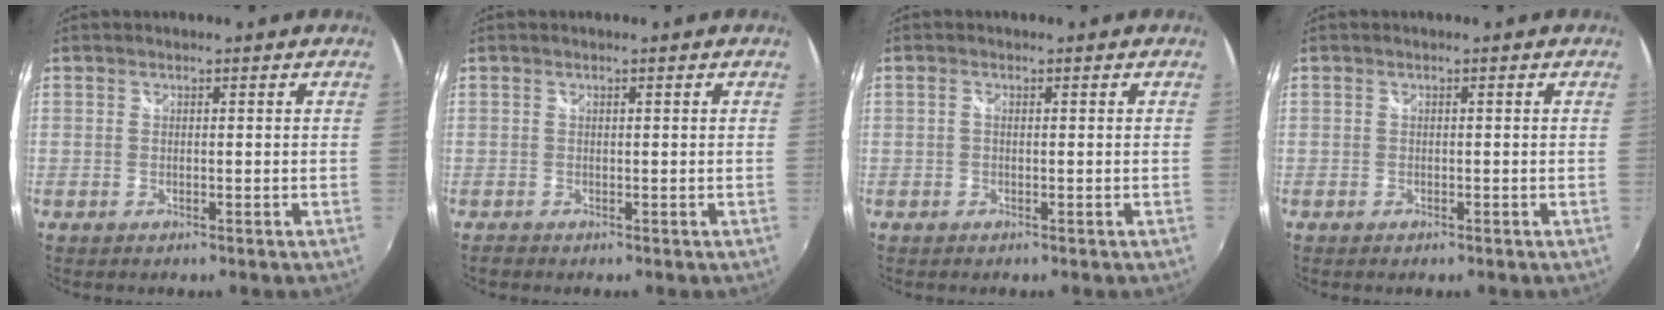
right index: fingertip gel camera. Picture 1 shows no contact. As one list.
[{"total": 0.8, "force": [-0.7, 0.5, 0.1], "torque": [-0.006, -0.003, -0.013]}, {"total": 0.8, "force": [-0.2, 0.4, 0.7], "torque": [-0.012, 0.003, -0.005]}, {"total": 0.9, "force": [-0.7, 0.5, 0.2], "torque": [-0.007, -0.002, -0.013]}]